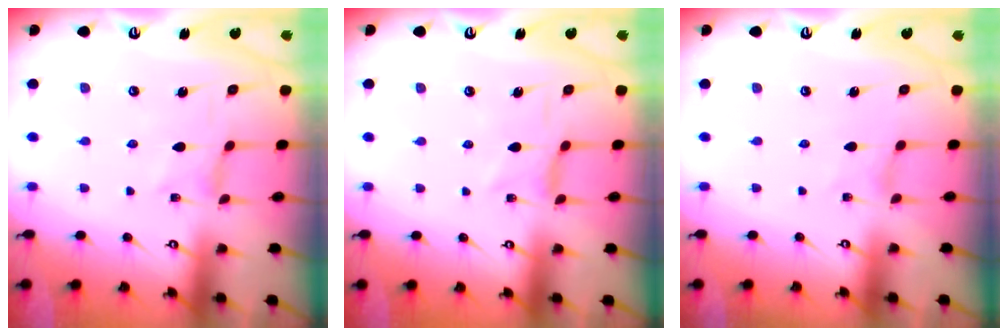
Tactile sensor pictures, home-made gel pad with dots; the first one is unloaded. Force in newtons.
{"total": 0.0}
{"total": 0.0}